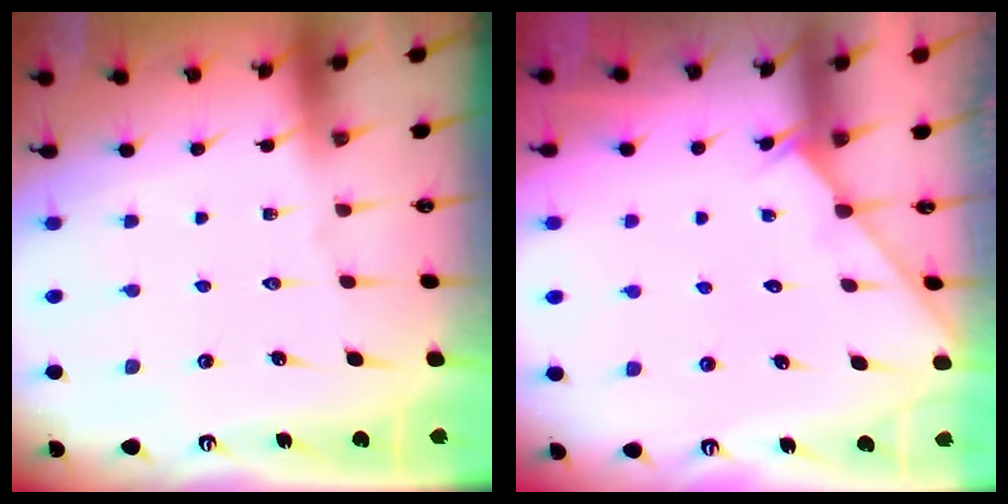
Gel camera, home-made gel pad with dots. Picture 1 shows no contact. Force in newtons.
{"total": 2.3, "press": 2.3, "slide": 0.2}